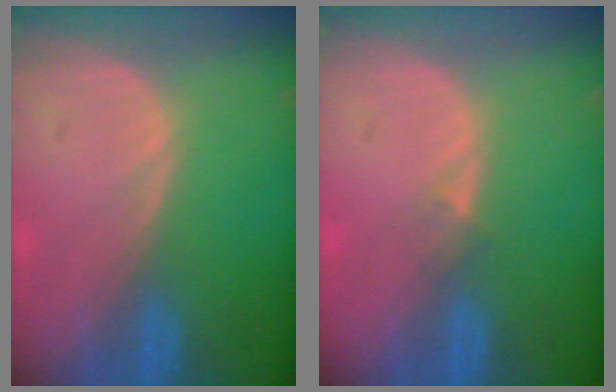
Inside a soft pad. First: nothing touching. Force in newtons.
{"total": 1.2, "press": 0.9, "slide": 0.9}